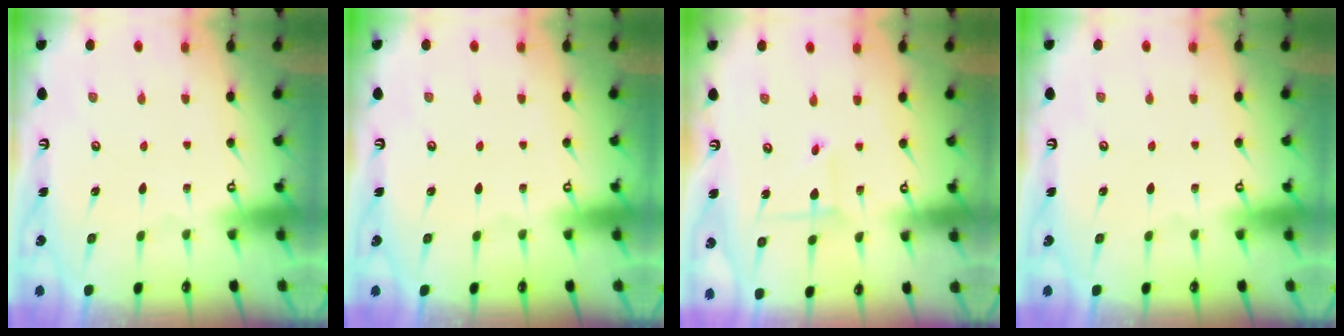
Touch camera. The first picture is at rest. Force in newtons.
{"total": 0.0}
{"total": 2.2, "press": 2.2, "slide": 0.0}
{"total": 0.0}